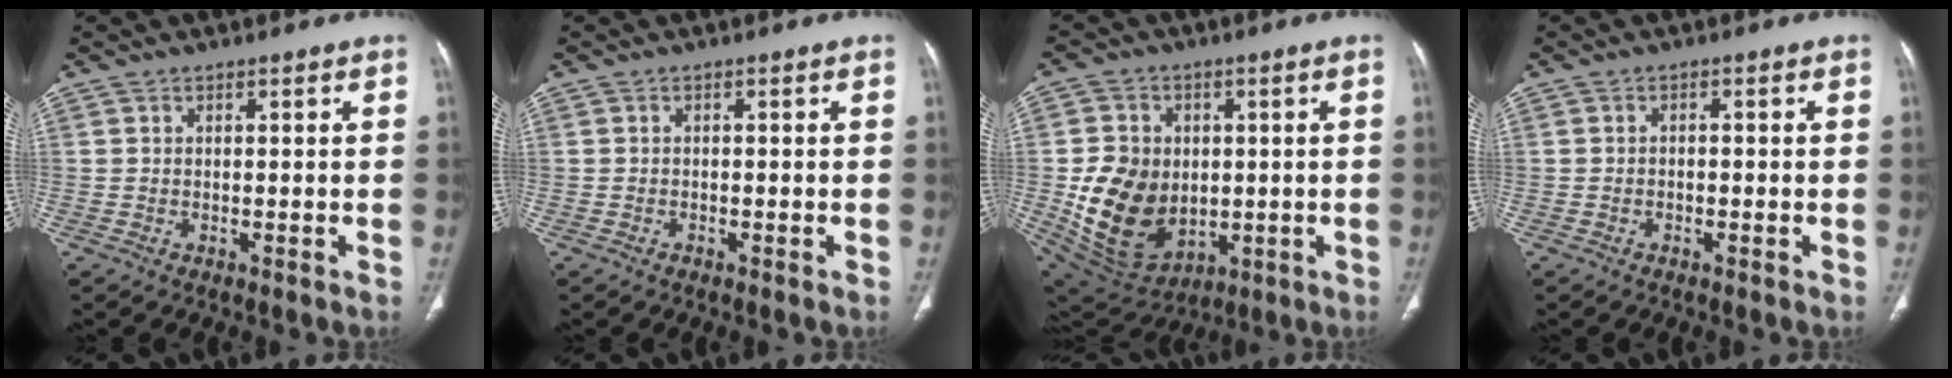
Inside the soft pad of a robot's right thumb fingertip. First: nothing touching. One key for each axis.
{"total": 0.5, "fx": -0.4, "fy": 0.3, "fz": 0.1, "tx": -0.003, "ty": 0.000, "tz": -0.009}
{"total": 16.2, "fx": -0.8, "fy": 12.5, "fz": 10.2, "tx": -0.151, "ty": -0.009, "tz": 0.016}
{"total": 0.9, "fx": -0.3, "fy": 0.6, "fz": 0.5, "tx": -0.005, "ty": 0.003, "tz": -0.007}